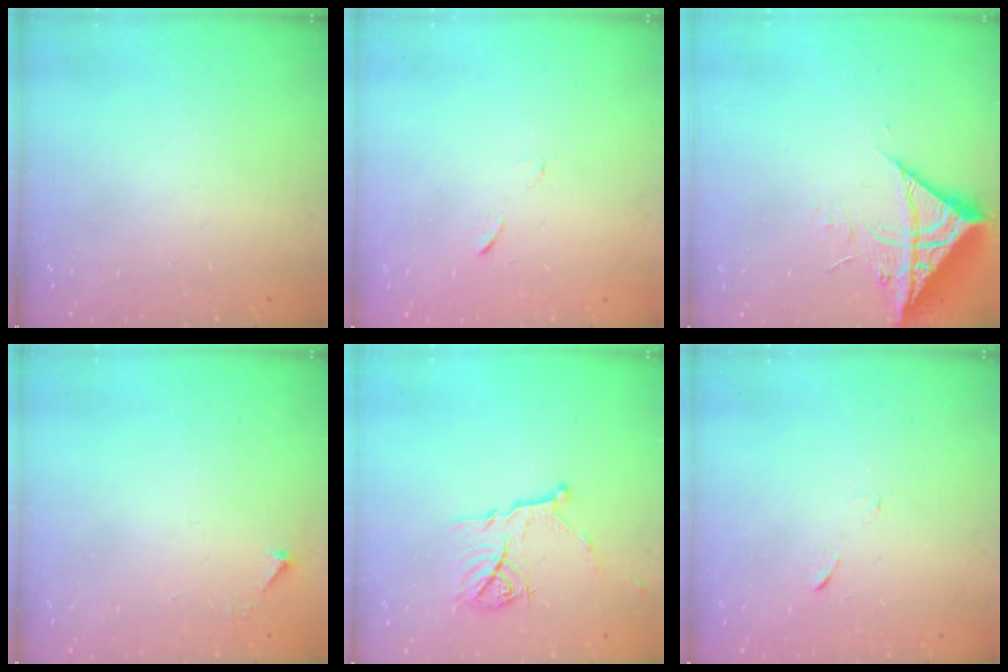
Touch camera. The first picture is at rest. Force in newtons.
{"total": 5.0, "press": 4.9, "slide": 0.6}
{"total": 10.4, "press": 10.3, "slide": 1.4}
{"total": 2.5, "press": 2.5, "slide": 0.3}
{"total": 10.3, "press": 10.3, "slide": 0.6}
{"total": 5.0, "press": 4.9, "slide": 0.6}